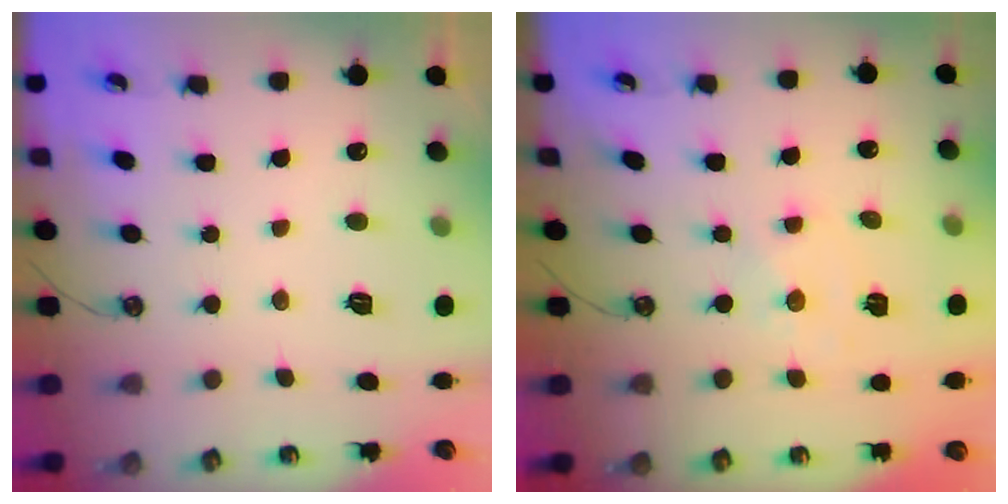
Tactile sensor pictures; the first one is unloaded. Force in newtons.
{"total": 0.0}